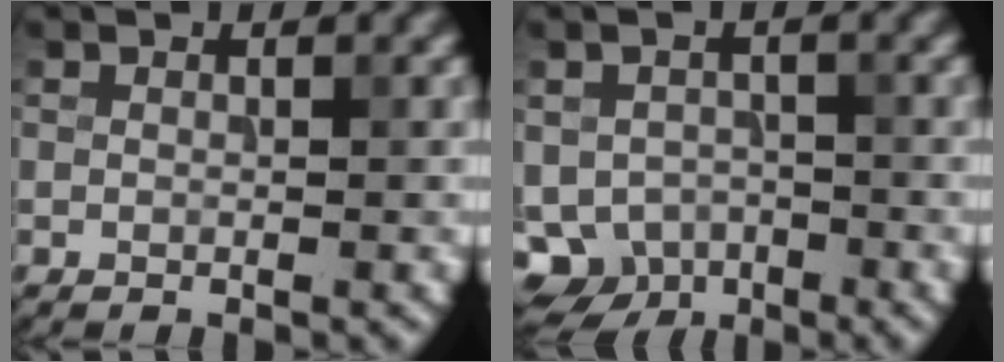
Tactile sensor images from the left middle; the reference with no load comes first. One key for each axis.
{"total": 5.5, "fx": -3.0, "fy": 4.0, "fz": 2.3, "tx": -0.039, "ty": -0.015, "tz": -0.052}